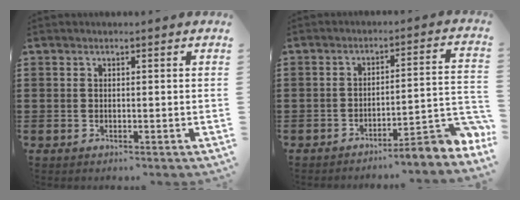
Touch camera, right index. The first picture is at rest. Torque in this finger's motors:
{"motor_torque": [1.17, -0.96, 0.35, 0.04]}